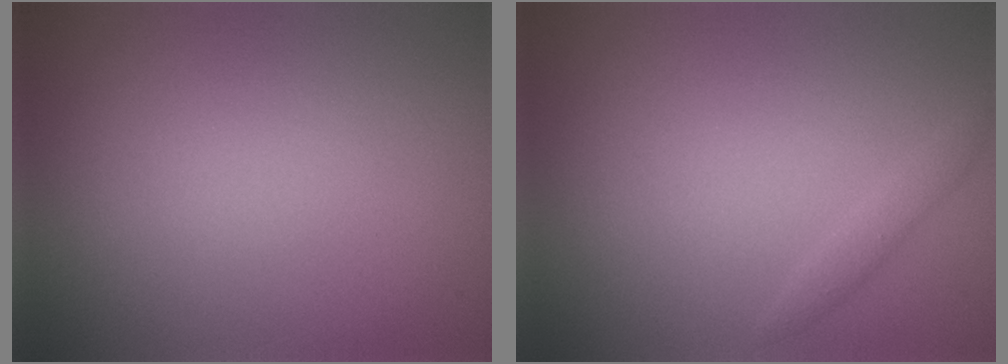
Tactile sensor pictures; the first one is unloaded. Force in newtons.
{"total": 0.9, "press": 0.9, "slide": 0.0}